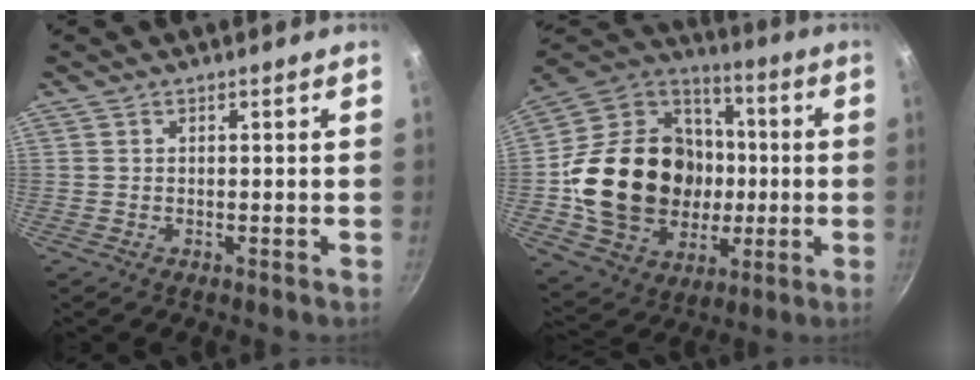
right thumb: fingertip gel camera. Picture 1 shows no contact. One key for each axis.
{"total": 27.4, "fx": -1.9, "fy": 22.2, "fz": 15.9, "tx": -0.258, "ty": 0.032, "tz": -0.015}